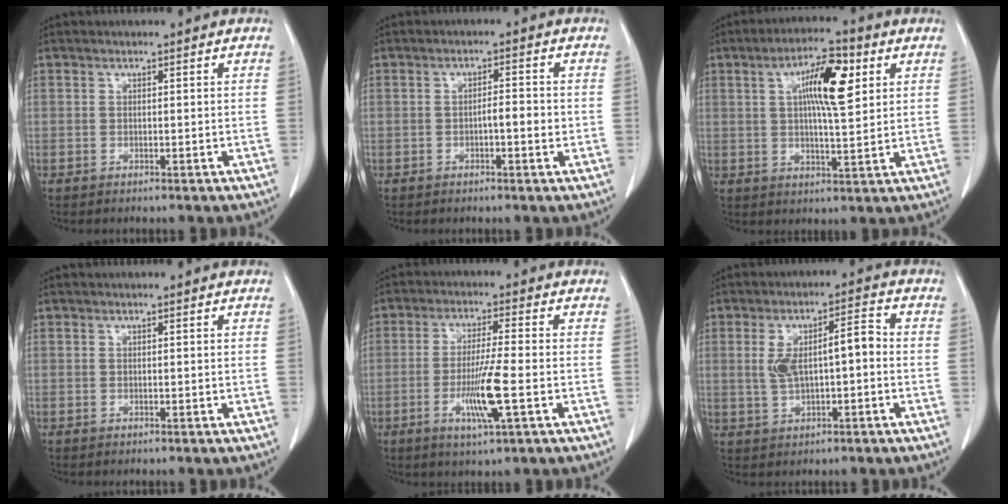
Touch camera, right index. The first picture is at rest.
{"total": 2.9, "force": [-0.6, 0.6, 2.8], "torque": [-0.044, 0.004, -0.009]}
{"total": 10.0, "force": [3.3, 2.6, 9.1], "torque": [-0.152, 0.013, 0.053]}
{"total": 0.0}
{"total": 8.1, "force": [-2.4, -0.3, 7.7], "torque": [-0.146, -0.012, -0.043]}
{"total": 7.4, "force": [0.1, 2.3, 7.1], "torque": [-0.135, 0.028, 0.008]}